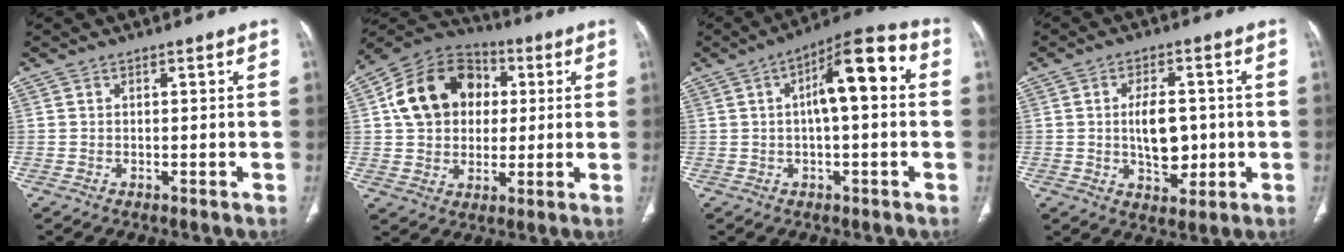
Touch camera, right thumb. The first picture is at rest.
{"total": 16.4, "force": [2.9, 13.1, 9.5], "torque": [-0.145, 0.017, 0.042]}
{"total": 11.8, "force": [1.6, 4.0, 11.0], "torque": [-0.160, 0.035, 0.014]}
{"total": 8.5, "force": [-0.2, 5.0, 6.9], "torque": [-0.091, 0.000, 0.004]}